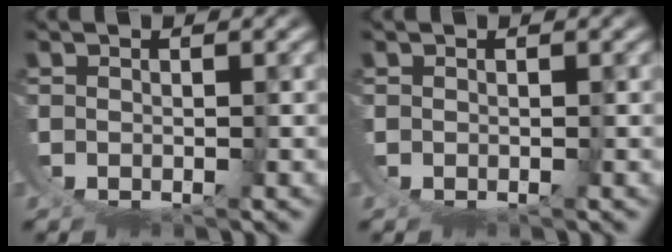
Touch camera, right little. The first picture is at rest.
{"total": 0.0}